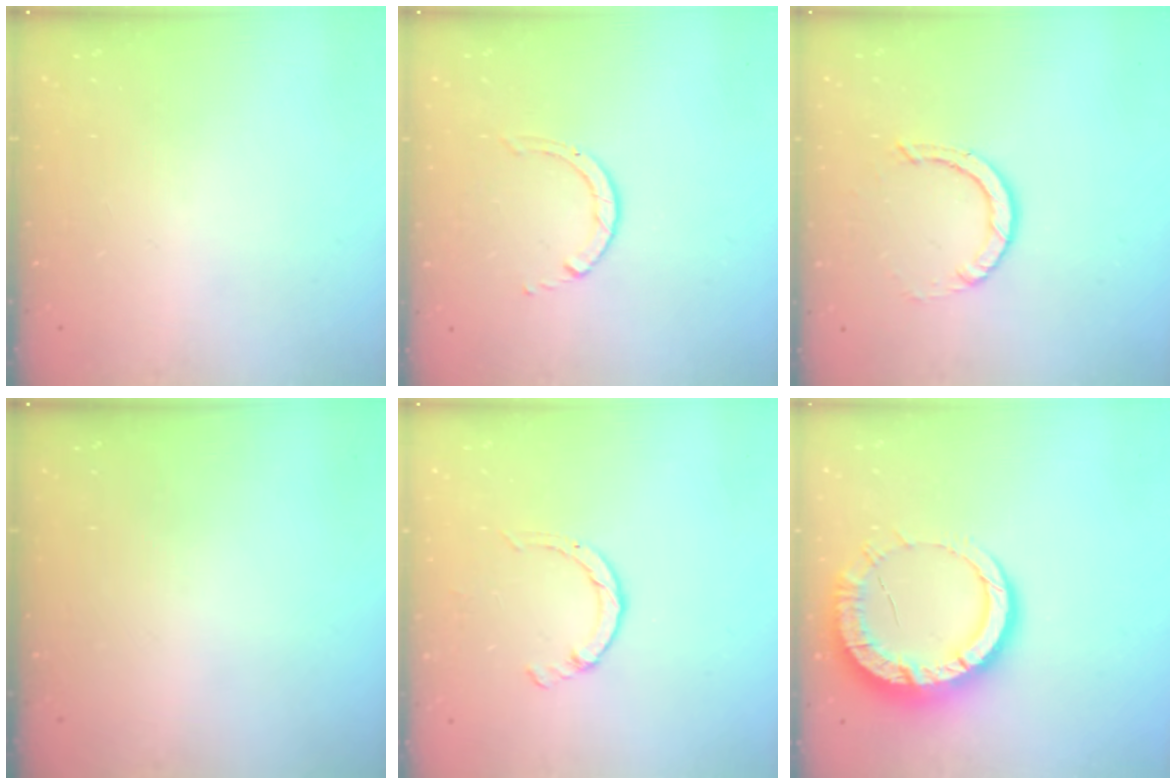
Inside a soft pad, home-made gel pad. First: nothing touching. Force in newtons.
{"total": 1.4, "press": 1.4, "slide": 0.1}
{"total": 2.9, "press": 2.9, "slide": 0.2}
{"total": 0.0}
{"total": 2.6, "press": 2.6, "slide": 0.4}
{"total": 13.4, "press": 13.3, "slide": 1.1}